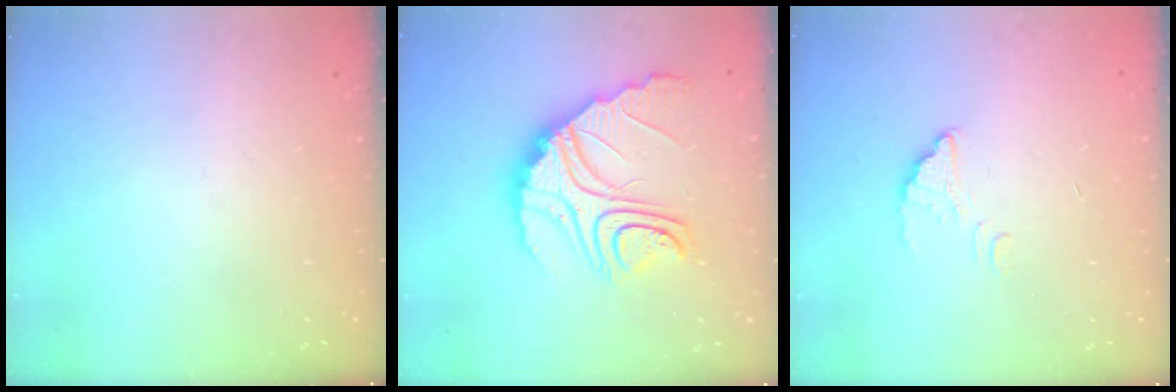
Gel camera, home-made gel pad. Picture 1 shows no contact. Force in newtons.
{"total": 16.8, "press": 16.8, "slide": 1.3}
{"total": 2.6, "press": 2.6, "slide": 0.1}